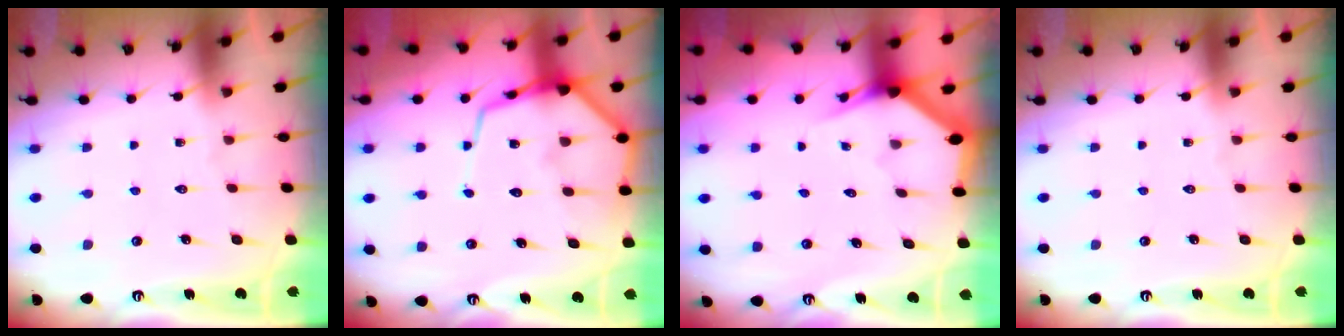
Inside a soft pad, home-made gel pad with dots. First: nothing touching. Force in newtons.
{"total": 12.2, "press": 12.2, "slide": 1.1}
{"total": 2.7, "press": 2.7, "slide": 0.0}
{"total": 0.0}